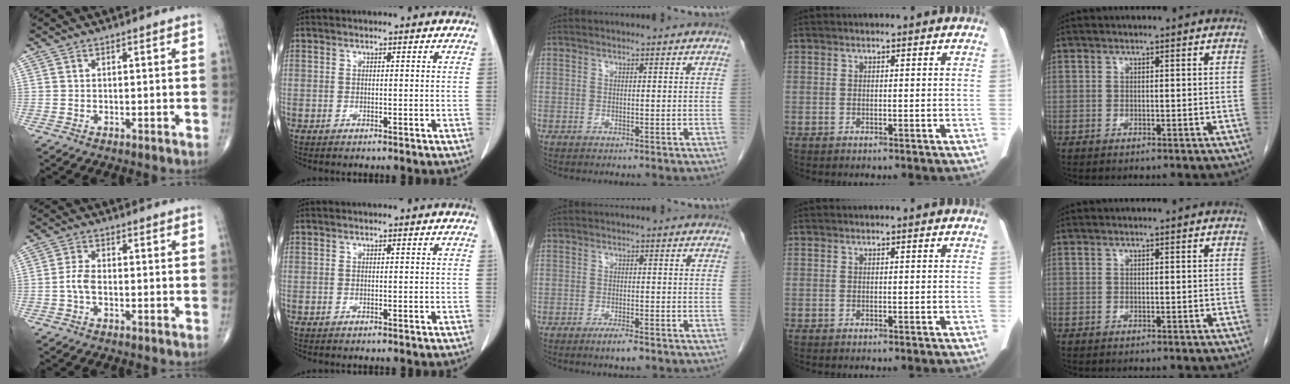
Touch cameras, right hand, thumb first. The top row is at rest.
{"thumb": {"total": 3.1, "force": [-0.8, 1.6, 2.5], "torque": [-0.056, 0.009, -0.019]}, "middle": {"total": 2.9, "force": [-2.0, 0.4, 2.1], "torque": [-0.040, -0.004, -0.032]}}